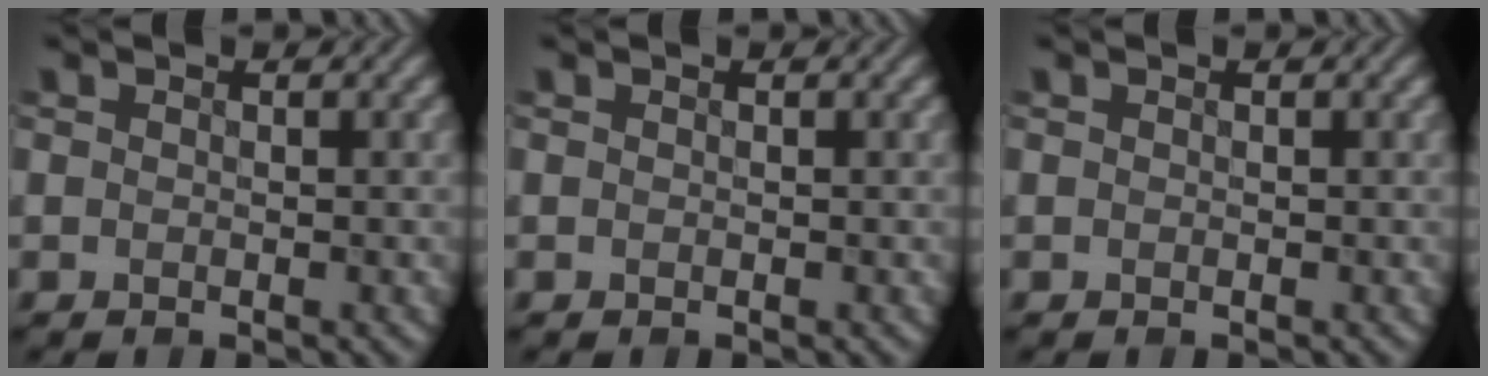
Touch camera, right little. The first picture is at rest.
{"total": 0.0}
{"total": 0.0}